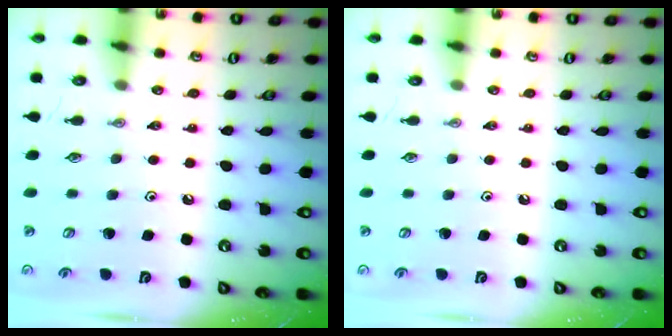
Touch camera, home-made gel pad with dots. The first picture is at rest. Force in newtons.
{"total": 0.0}